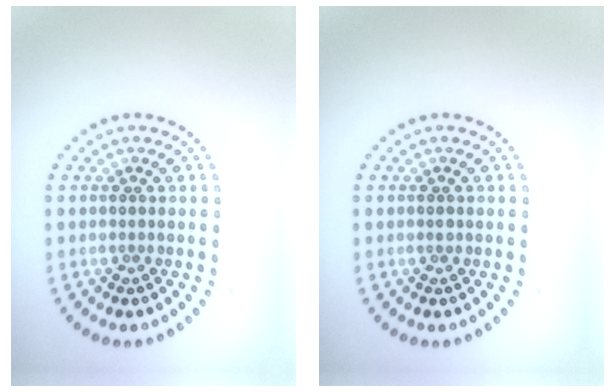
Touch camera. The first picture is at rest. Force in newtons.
{"total": 0.6, "press": 0.5, "slide": 0.2}